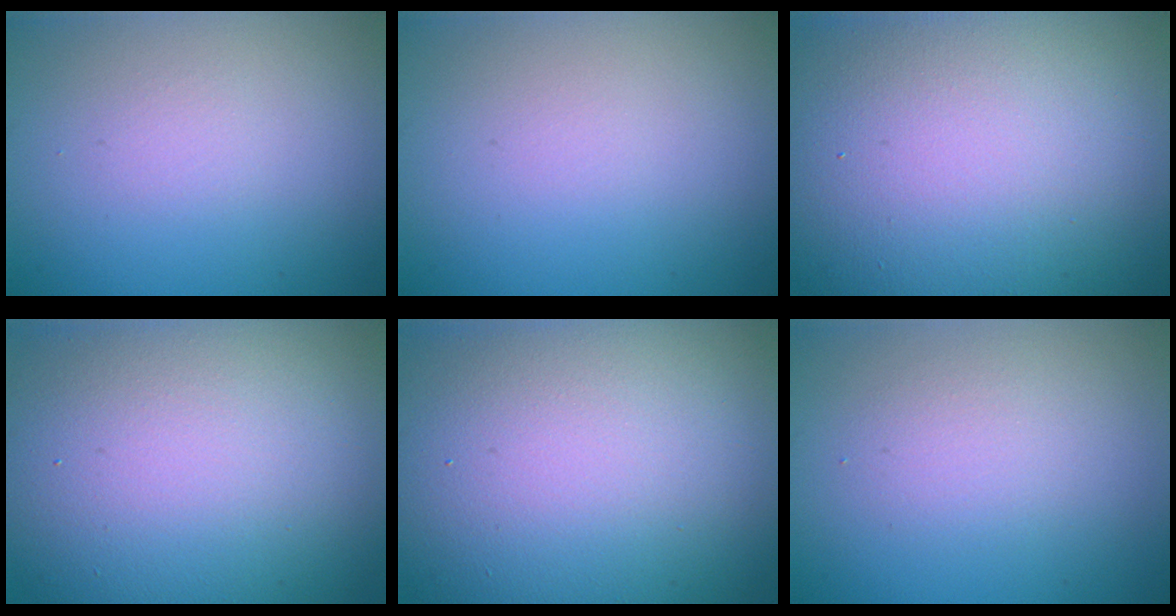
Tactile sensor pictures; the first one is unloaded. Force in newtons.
{"total": 0.0}
{"total": 20.6, "press": 20.6, "slide": 1.3}
{"total": 16.8, "press": 16.7, "slide": 0.9}
{"total": 19.0, "press": 19.0, "slide": 1.0}
{"total": 1.8, "press": 1.8, "slide": 0.1}